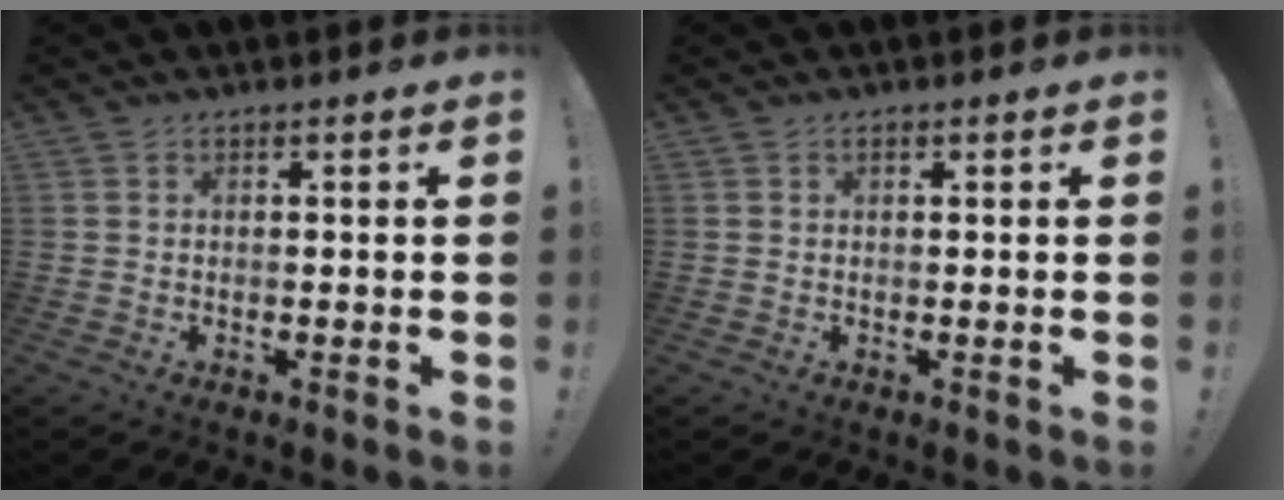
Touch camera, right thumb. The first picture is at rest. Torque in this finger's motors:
{"motor_torque": [-0.09, 0.21, 0.23, -0.02, -0.03]}